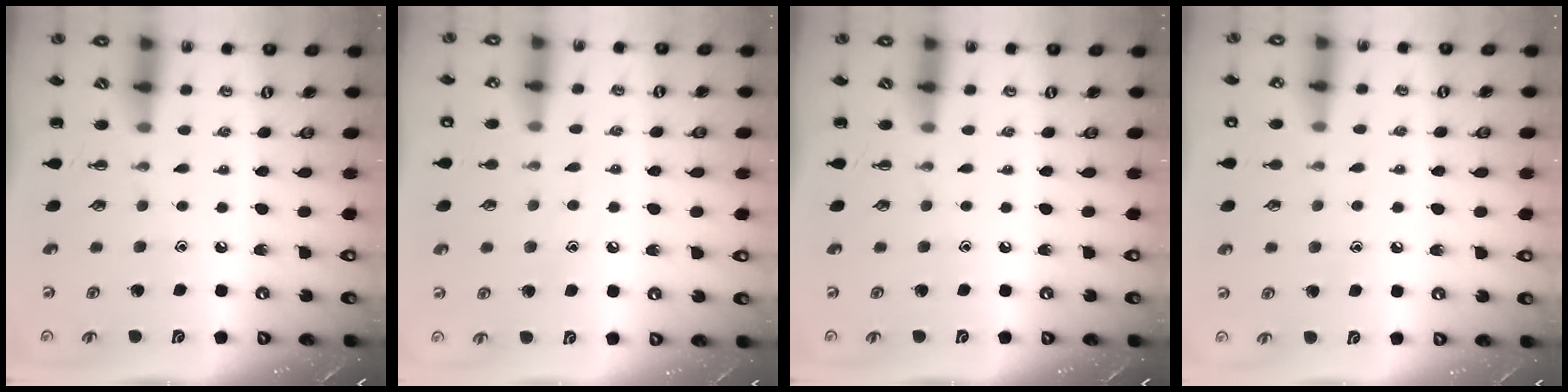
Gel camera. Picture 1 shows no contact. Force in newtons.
{"total": 7.8, "press": 7.5, "slide": 2.0}
{"total": 0.0}
{"total": 6.9, "press": 6.8, "slide": 1.4}